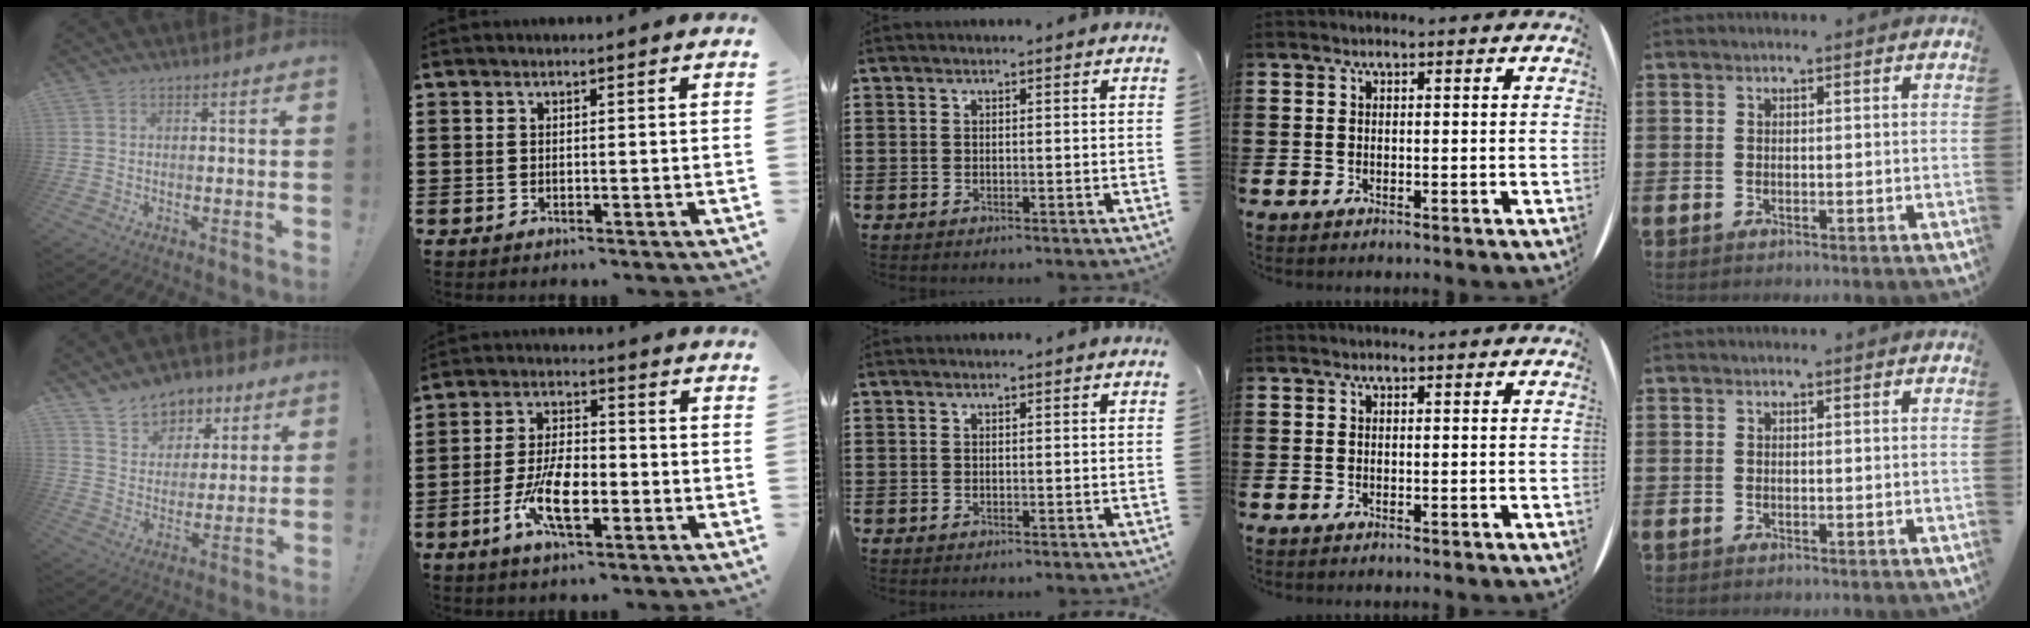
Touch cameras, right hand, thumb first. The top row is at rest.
{"thumb": {"total": 9.8, "force": [7.1, 6.6, 1.8], "torque": [-0.022, -0.055, 0.136]}, "index": {"total": 8.5, "force": [-3.0, 3.7, 7.1], "torque": [-0.152, -0.008, -0.056]}}